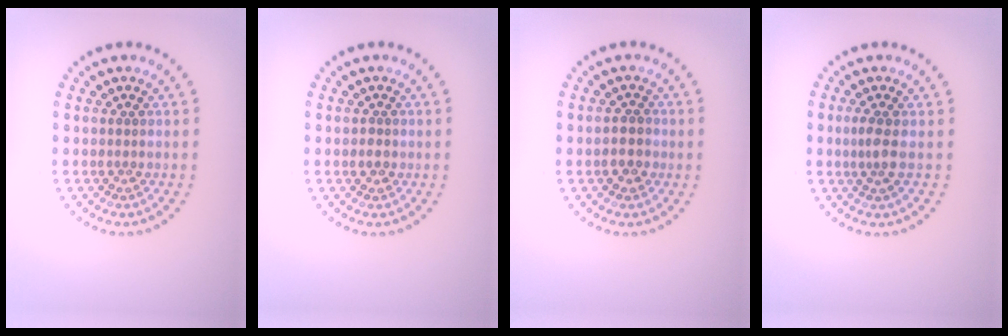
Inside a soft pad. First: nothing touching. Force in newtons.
{"total": 0.5, "press": 0.5, "slide": 0.2}
{"total": 1.9, "press": 1.8, "slide": 0.6}
{"total": 1.5, "press": 1.2, "slide": 0.9}